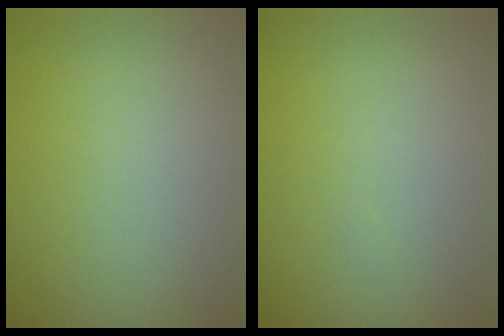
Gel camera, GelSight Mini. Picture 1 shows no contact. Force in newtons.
{"total": 0.0}